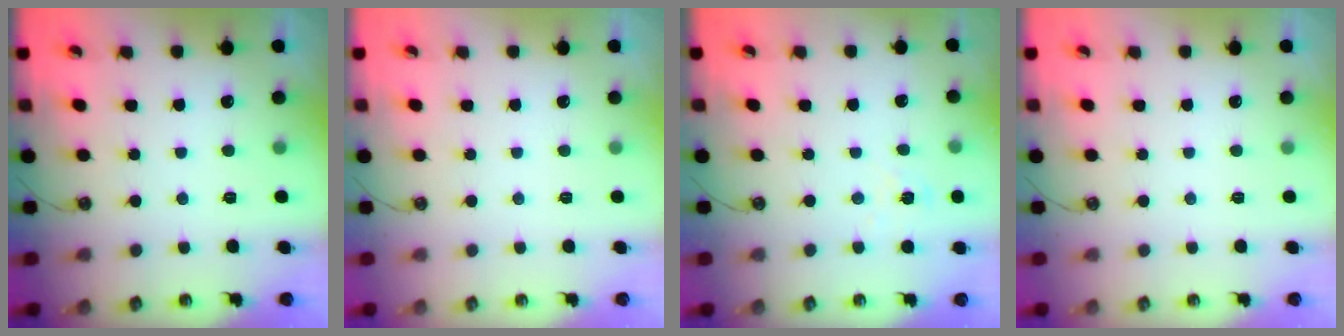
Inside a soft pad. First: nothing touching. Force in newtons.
{"total": 0.0}
{"total": 5.8, "press": 5.8, "slide": 0.5}
{"total": 0.0}